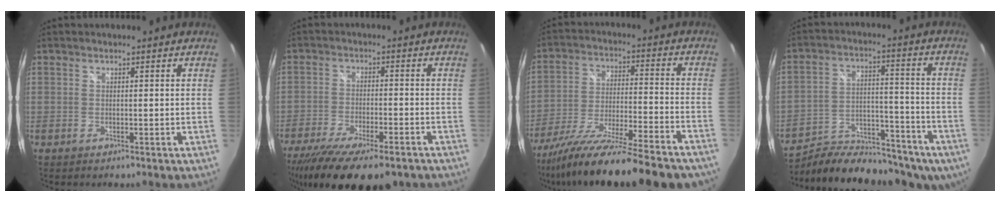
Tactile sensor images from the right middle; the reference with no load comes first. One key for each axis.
{"total": 17.5, "fx": -13.2, "fy": 4.6, "fz": 10.6, "tx": -0.210, "ty": -0.059, "tz": -0.203}
{"total": 24.5, "fx": -20.5, "fy": 2.2, "fz": 13.3, "tx": -0.237, "ty": -0.076, "tz": -0.314}
{"total": 23.8, "fx": -18.2, "fy": 9.5, "fz": 12.0, "tx": -0.202, "ty": -0.010, "tz": -0.251}